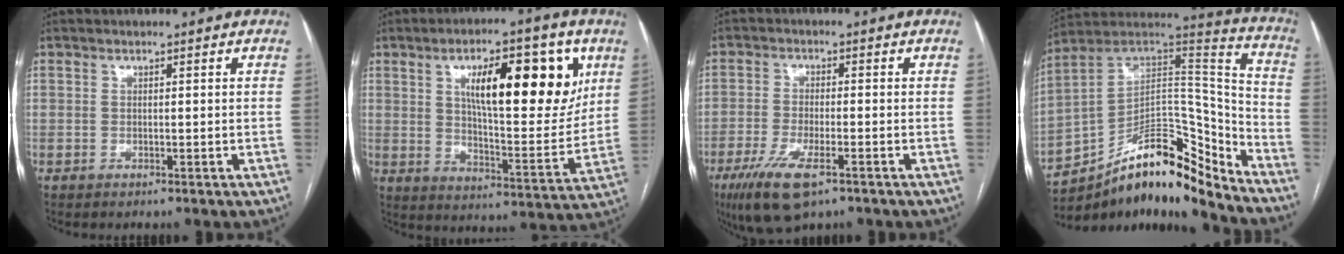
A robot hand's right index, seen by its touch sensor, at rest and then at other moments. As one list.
[{"total": 18.1, "force": [6.9, 5.4, 15.8], "torque": [-0.227, 0.008, 0.109]}, {"total": 9.1, "force": [-5.2, 2.4, 7.1], "torque": [-0.136, -0.020, -0.088]}, {"total": 19.4, "force": [-14.8, 5.4, 11.4], "torque": [-0.169, 0.068, -0.246]}]